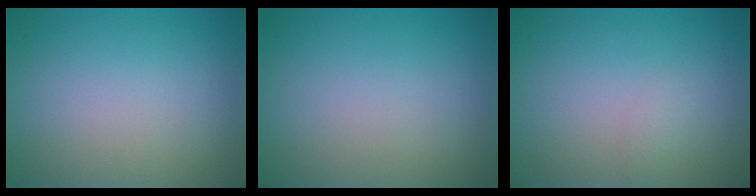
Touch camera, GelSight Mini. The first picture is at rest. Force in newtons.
{"total": 0.0}
{"total": 0.8, "press": 0.8, "slide": 0.0}